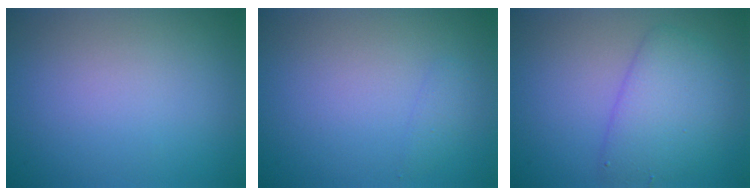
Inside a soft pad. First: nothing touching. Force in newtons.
{"total": 0.8, "press": 0.8, "slide": 0.0}
{"total": 4.4, "press": 4.4, "slide": 0.0}